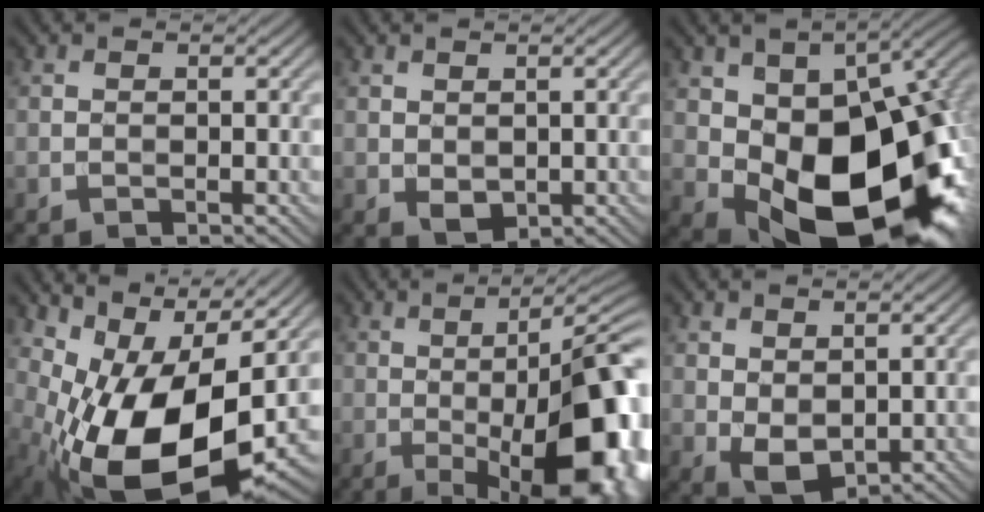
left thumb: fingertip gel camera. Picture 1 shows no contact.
{"total": 1.7, "force": [0.5, 1.3, 0.9], "torque": [-0.024, -0.003, 0.017]}
{"total": 19.4, "force": [-3.5, 12.3, 14.7], "torque": [-0.214, -0.053, -0.022]}
{"total": 16.8, "force": [-0.9, 8.9, 14.1], "torque": [-0.248, -0.026, -0.001]}
{"total": 18.8, "force": [-4.4, 6.2, 17.2], "torque": [-0.215, 0.007, -0.060]}
{"total": 3.9, "force": [0.8, 2.7, 2.8], "torque": [-0.069, -0.006, 0.022]}